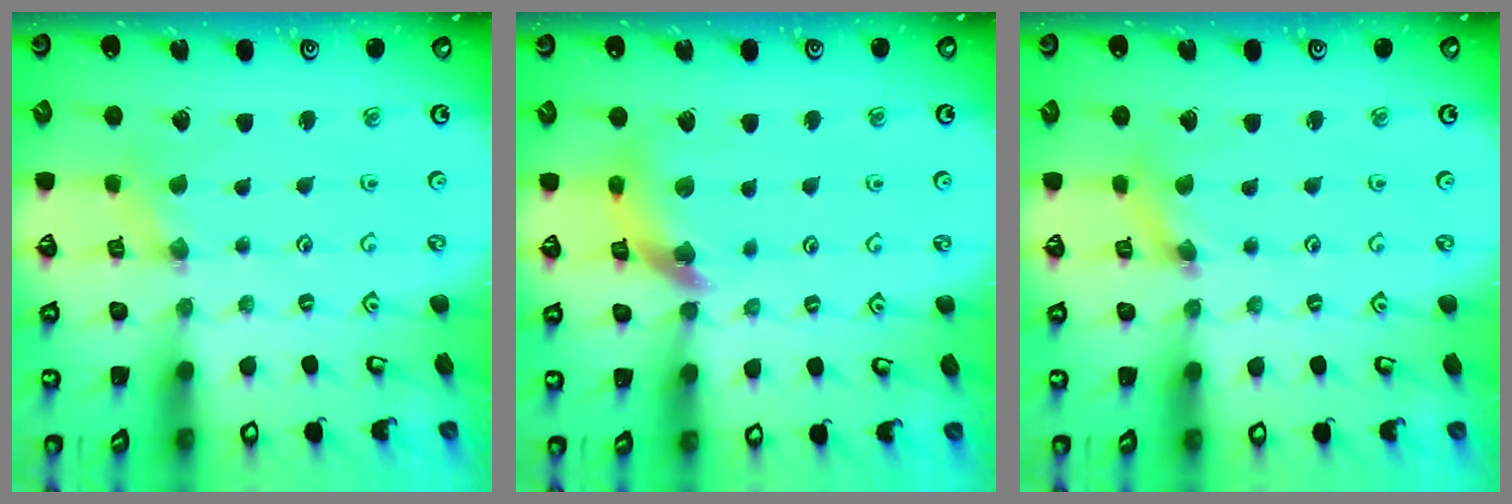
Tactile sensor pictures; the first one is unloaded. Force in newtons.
{"total": 12.4, "press": 12.3, "slide": 1.5}
{"total": 2.5, "press": 2.5, "slide": 0.1}